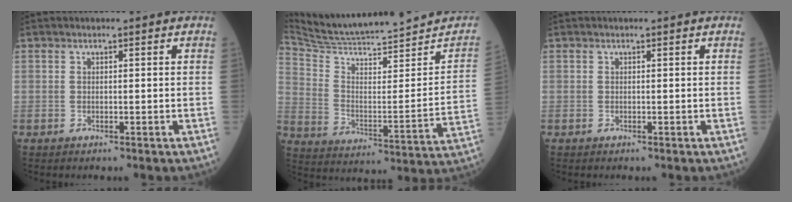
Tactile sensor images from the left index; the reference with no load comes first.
{"total": 20.8, "force": [19.8, 1.4, 6.3], "torque": [-0.108, -0.050, 0.297]}
{"total": 0.0}